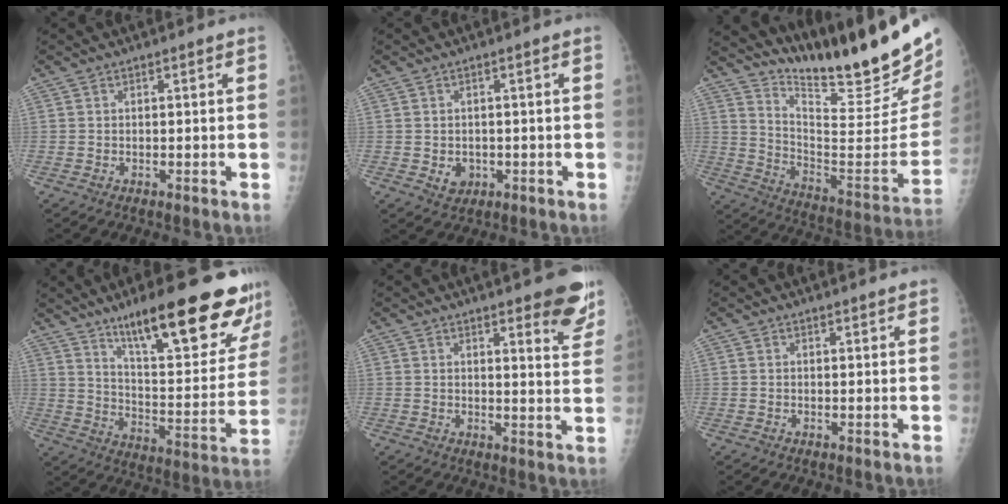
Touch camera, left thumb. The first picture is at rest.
{"total": 2.7, "force": [-0.5, 2.3, 1.3], "torque": [-0.008, -0.001, 0.004]}
{"total": 26.9, "force": [20.9, 4.2, 16.4], "torque": [-0.225, -0.146, 0.314]}
{"total": 26.1, "force": [17.7, 6.0, 18.2], "torque": [-0.223, -0.082, 0.271]}
{"total": 10.0, "force": [7.1, 2.4, 6.6], "torque": [-0.051, -0.042, 0.080]}
{"total": 1.3, "force": [1.2, 0.1, 0.3], "torque": [0.001, -0.005, 0.018]}